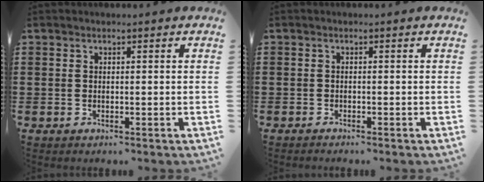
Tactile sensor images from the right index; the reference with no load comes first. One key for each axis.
{"total": 0.7, "fx": -0.7, "fy": 0.0, "fz": 0.1, "tx": -0.003, "ty": -0.002, "tz": -0.014}